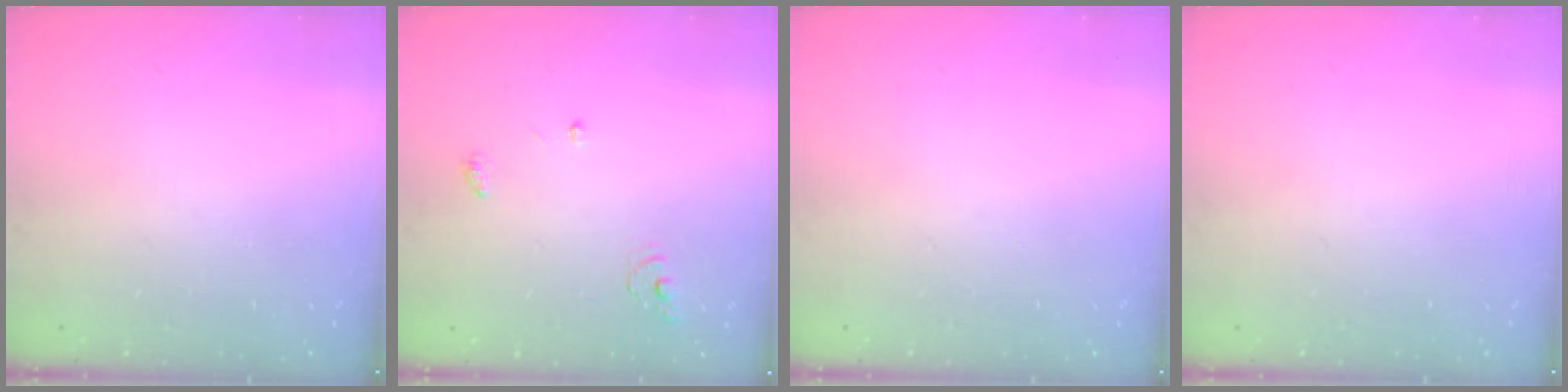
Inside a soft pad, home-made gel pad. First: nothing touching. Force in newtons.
{"total": 3.9, "press": 3.9, "slide": 0.2}
{"total": 0.0}
{"total": 0.0}